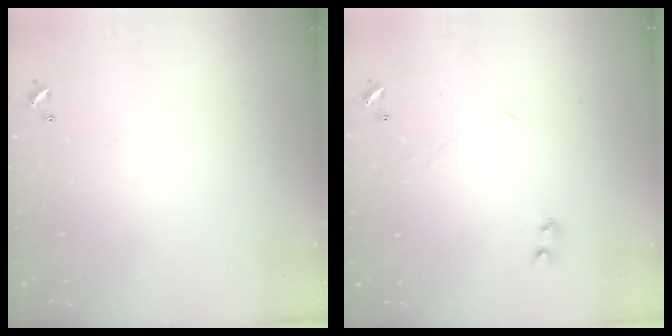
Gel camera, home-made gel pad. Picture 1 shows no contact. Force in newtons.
{"total": 2.3, "press": 2.3, "slide": 0.2}